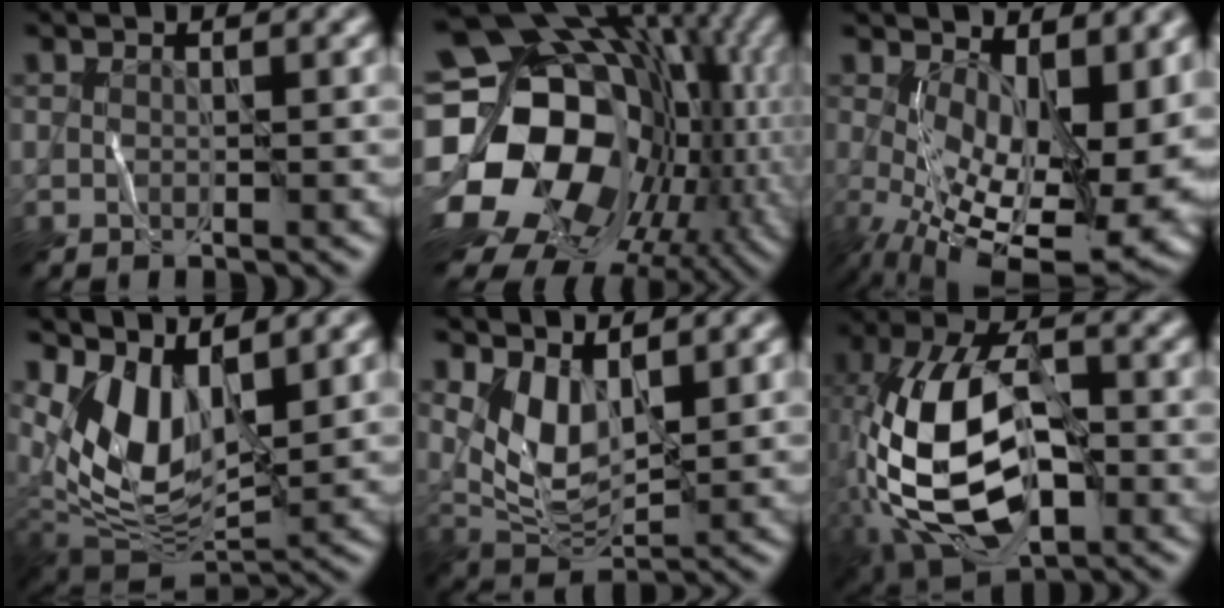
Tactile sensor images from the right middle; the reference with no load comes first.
{"total": 20.1, "force": [-3.1, 15.9, 11.9], "torque": [-0.256, -0.006, -0.037]}
{"total": 12.9, "force": [-0.5, 5.3, 11.7], "torque": [-0.178, -0.024, 0.029]}
{"total": 7.7, "force": [3.0, 3.9, 5.9], "torque": [-0.129, -0.011, 0.069]}
{"total": 4.4, "force": [1.7, 2.3, 3.3], "torque": [-0.080, -0.010, 0.050]}
{"total": 14.1, "force": [-2.6, 7.6, 11.6], "torque": [-0.252, 0.010, -0.048]}